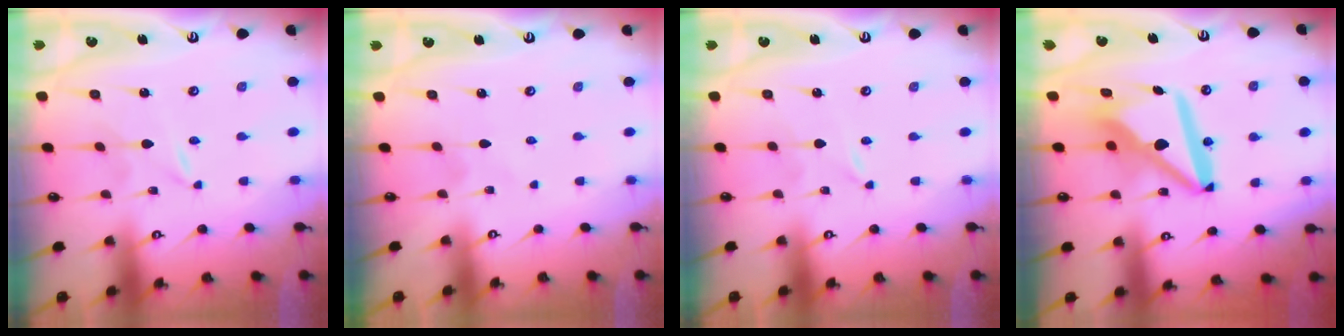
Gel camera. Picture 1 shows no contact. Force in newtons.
{"total": 1.4, "press": 1.4, "slide": 0.1}
{"total": 0.0}
{"total": 14.3, "press": 14.2, "slide": 1.5}